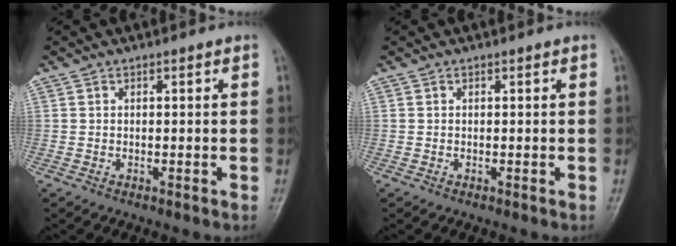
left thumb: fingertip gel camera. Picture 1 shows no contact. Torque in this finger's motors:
{"motor_torque": [0.01, 0.02, 0.00, 0.00, 0.00]}